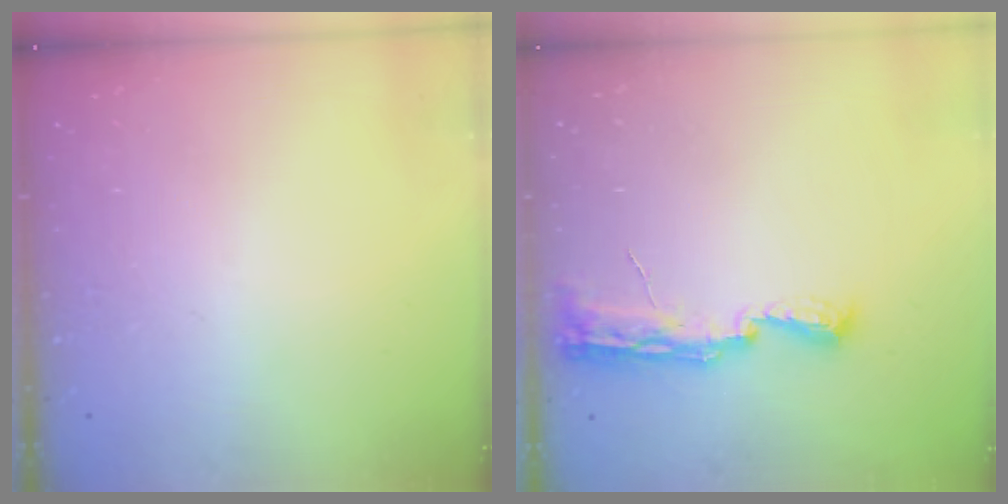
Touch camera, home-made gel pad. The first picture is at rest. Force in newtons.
{"total": 8.5, "press": 8.5, "slide": 1.2}